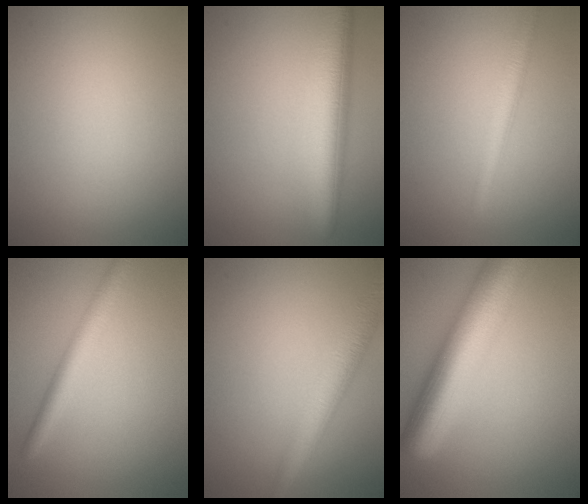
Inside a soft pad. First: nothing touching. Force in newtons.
{"total": 7.1, "press": 7.1, "slide": 0.4}
{"total": 2.5, "press": 2.5, "slide": 0.0}
{"total": 3.2, "press": 3.2, "slide": 0.2}
{"total": 4.9, "press": 4.9, "slide": 0.2}
{"total": 10.3, "press": 10.3, "slide": 0.4}